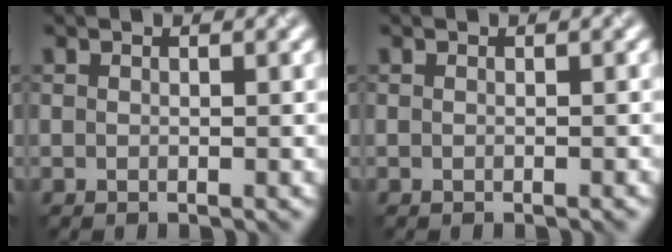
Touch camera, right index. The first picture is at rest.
{"total": 0.7, "force": [-0.4, 0.3, 0.5], "torque": [0.002, 0.003, -0.008]}